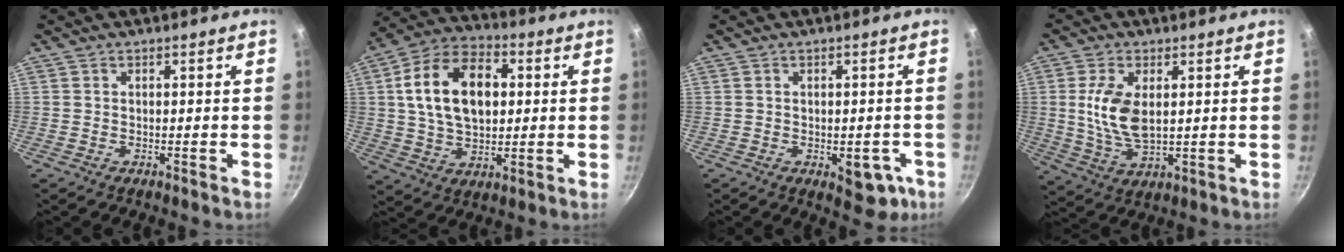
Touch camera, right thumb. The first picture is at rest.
{"total": 17.3, "force": [3.0, 11.0, 13.0], "torque": [-0.199, 0.013, 0.042]}
{"total": 6.9, "force": [-2.3, 3.8, 5.4], "torque": [-0.034, 0.011, -0.021]}
{"total": 9.7, "force": [1.6, 5.0, 8.2], "torque": [-0.161, -0.012, 0.036]}